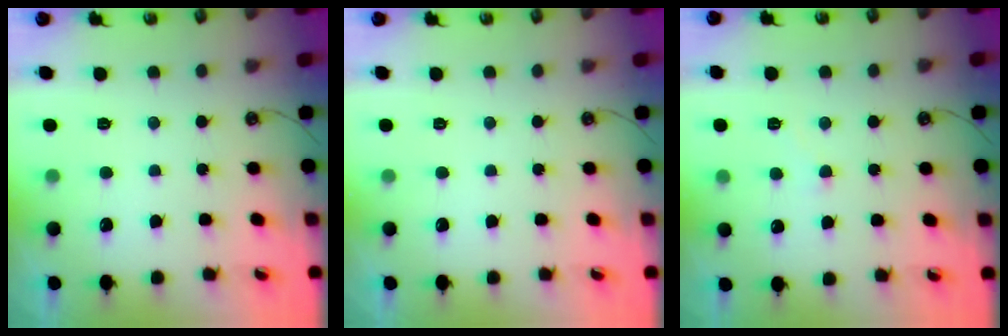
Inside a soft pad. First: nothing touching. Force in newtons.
{"total": 0.0}
{"total": 4.1, "press": 4.1, "slide": 0.5}